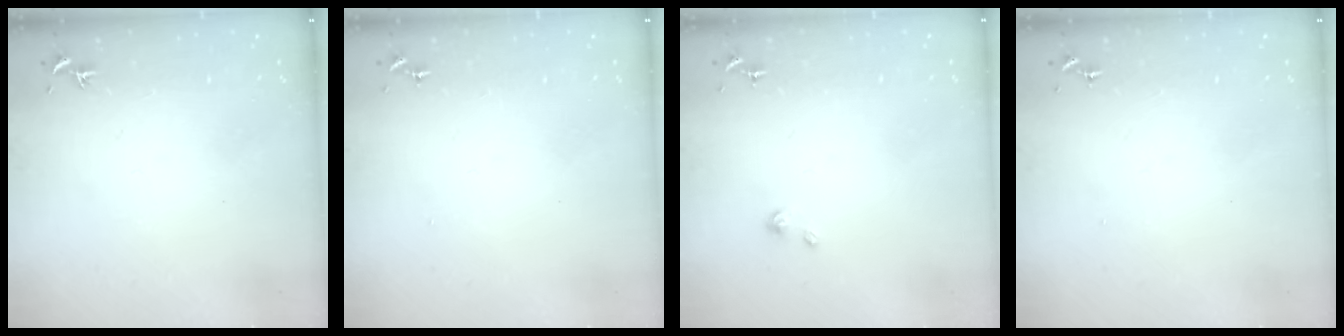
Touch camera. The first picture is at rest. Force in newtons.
{"total": 0.0}
{"total": 2.9, "press": 2.9, "slide": 0.2}
{"total": 0.0}